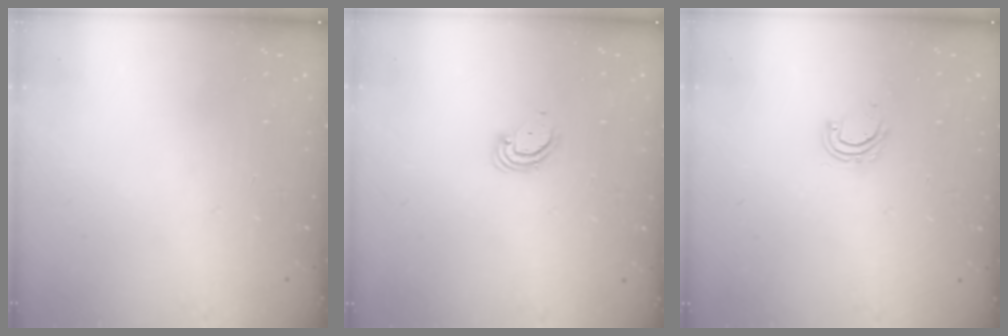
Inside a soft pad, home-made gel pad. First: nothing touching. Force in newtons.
{"total": 3.6, "press": 3.6, "slide": 0.3}
{"total": 3.5, "press": 3.5, "slide": 0.3}